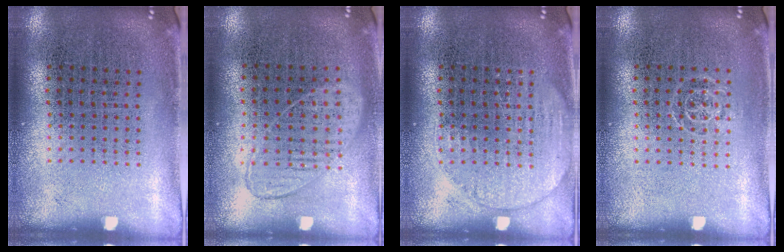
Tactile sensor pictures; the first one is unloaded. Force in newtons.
{"total": 0.9, "press": 0.8, "slide": 0.4}
{"total": 1.6, "press": 1.6, "slide": 0.0}
{"total": 0.6, "press": 0.5, "slide": 0.3}